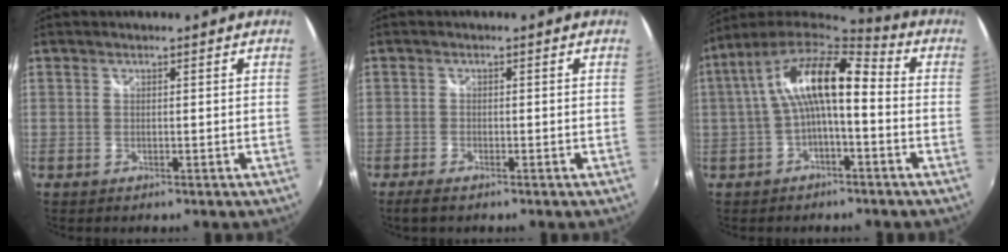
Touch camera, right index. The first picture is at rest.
{"total": 2.7, "force": [-2.1, 0.8, 1.6], "torque": [-0.040, -0.008, -0.040]}
{"total": 13.7, "force": [0.5, 4.5, 12.9], "torque": [-0.236, 0.026, -0.001]}